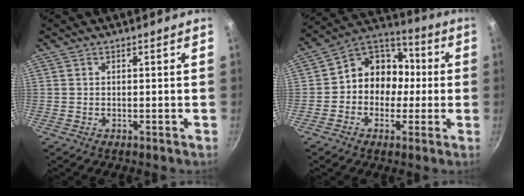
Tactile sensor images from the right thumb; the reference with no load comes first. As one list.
[{"total": 12.3, "force": [-0.8, 10.7, 6.1], "torque": [-0.038, 0.041, -0.036]}]